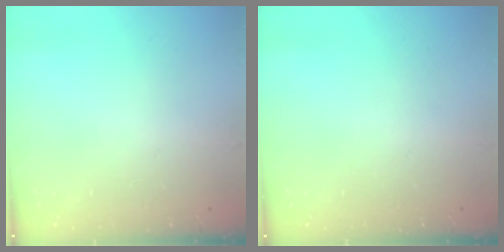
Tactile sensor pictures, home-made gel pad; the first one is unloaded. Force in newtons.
{"total": 0.0}